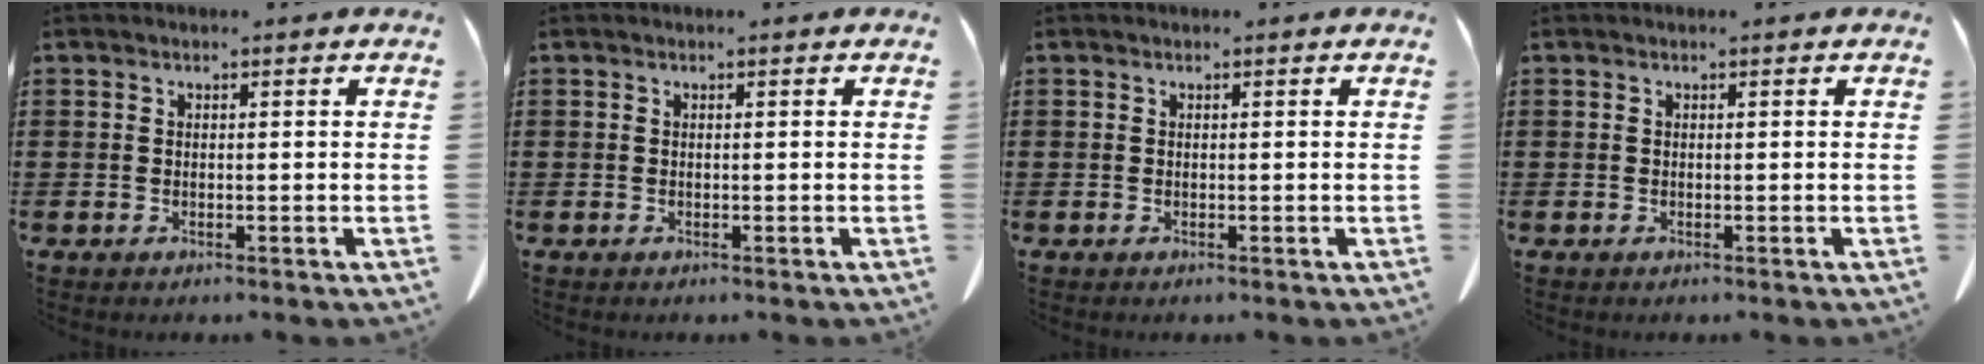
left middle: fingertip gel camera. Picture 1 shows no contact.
{"total": 0.0}
{"total": 0.0}
{"total": 0.0}